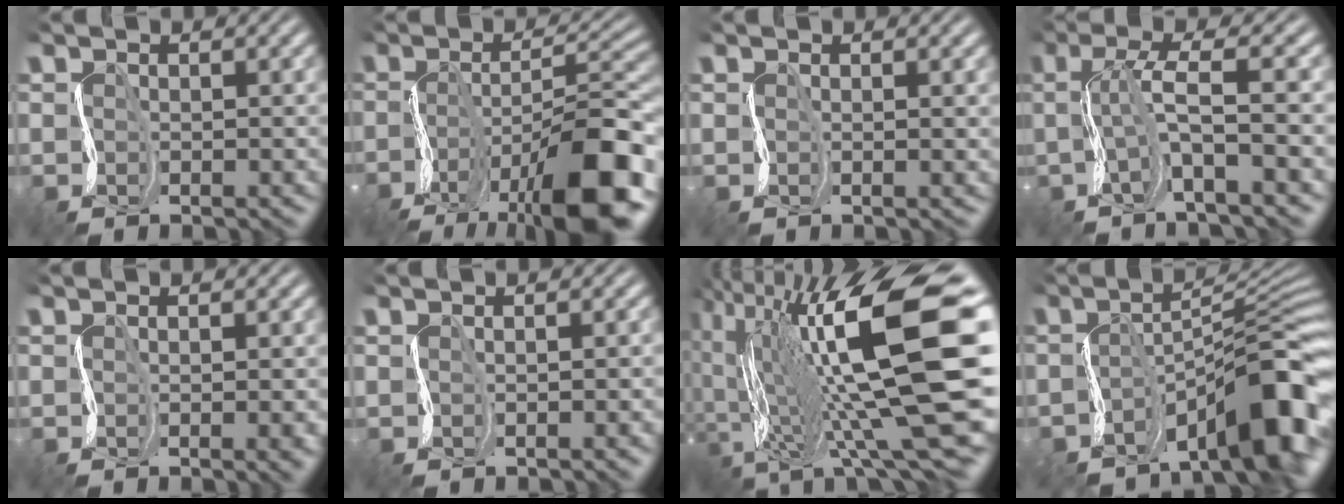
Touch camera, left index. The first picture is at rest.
{"total": 12.2, "force": [-6.4, 4.4, 9.4], "torque": [-0.141, 0.008, -0.109]}
{"total": 0.9, "force": [0.5, 0.4, 0.7], "torque": [0.002, 0.006, 0.008]}
{"total": 4.6, "force": [0.2, 0.7, 4.6], "torque": [-0.073, 0.014, -0.003]}
{"total": 2.6, "force": [0.0, 1.0, 2.4], "torque": [-0.017, 0.002, 0.004]}
{"total": 1.7, "force": [0.2, 0.8, 1.5], "torque": [-0.001, 0.007, 0.002]}
{"total": 17.0, "force": [1.4, 5.5, 16.0], "torque": [-0.289, 0.030, 0.024]}
{"total": 9.0, "force": [-5.1, 2.6, 7.0], "torque": [-0.068, 0.021, -0.088]}